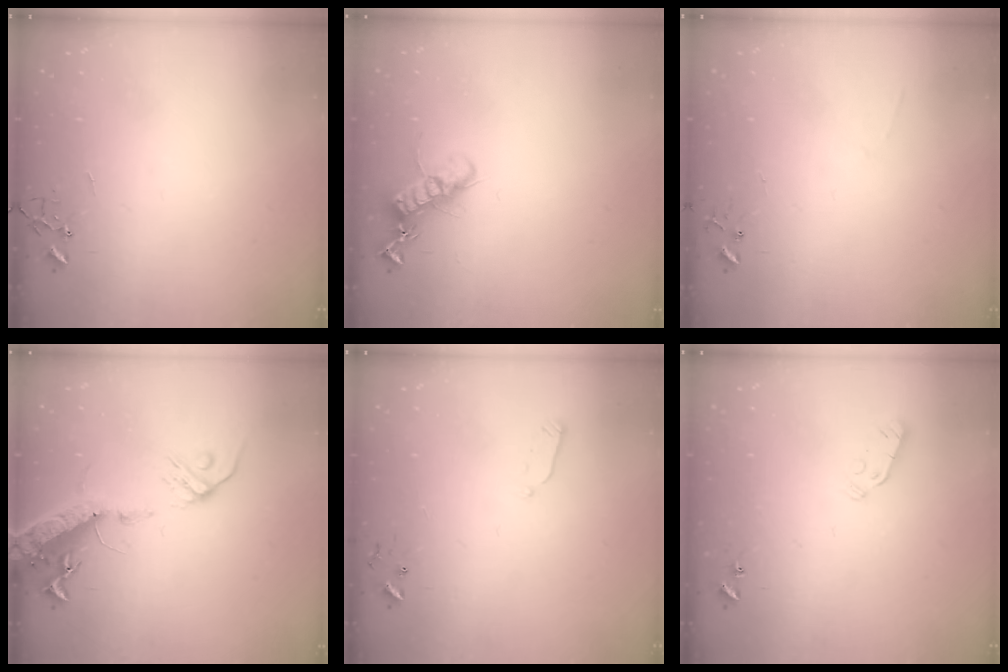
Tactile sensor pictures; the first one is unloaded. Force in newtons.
{"total": 13.3, "press": 13.3, "slide": 0.3}
{"total": 4.4, "press": 4.4, "slide": 0.4}
{"total": 16.2, "press": 15.8, "slide": 3.4}
{"total": 4.0, "press": 3.9, "slide": 1.0}
{"total": 3.7, "press": 3.6, "slide": 0.6}